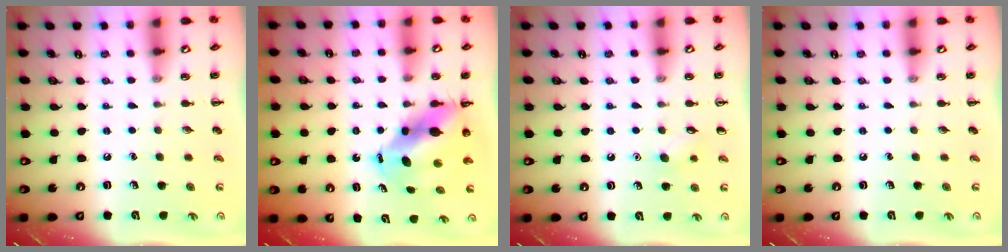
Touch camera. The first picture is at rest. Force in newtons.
{"total": 9.1, "press": 8.8, "slide": 2.5}
{"total": 6.0, "press": 5.8, "slide": 1.7}
{"total": 0.0}